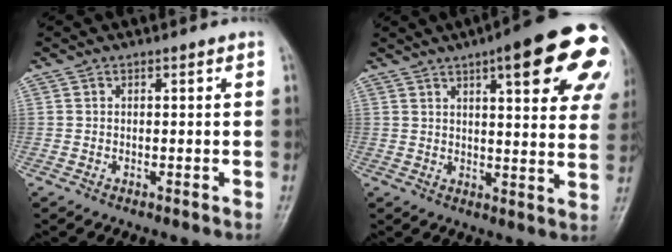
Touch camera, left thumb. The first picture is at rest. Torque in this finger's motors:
{"motor_torque": [2.58, 2.43, 1.93, -0.84, 0.10]}